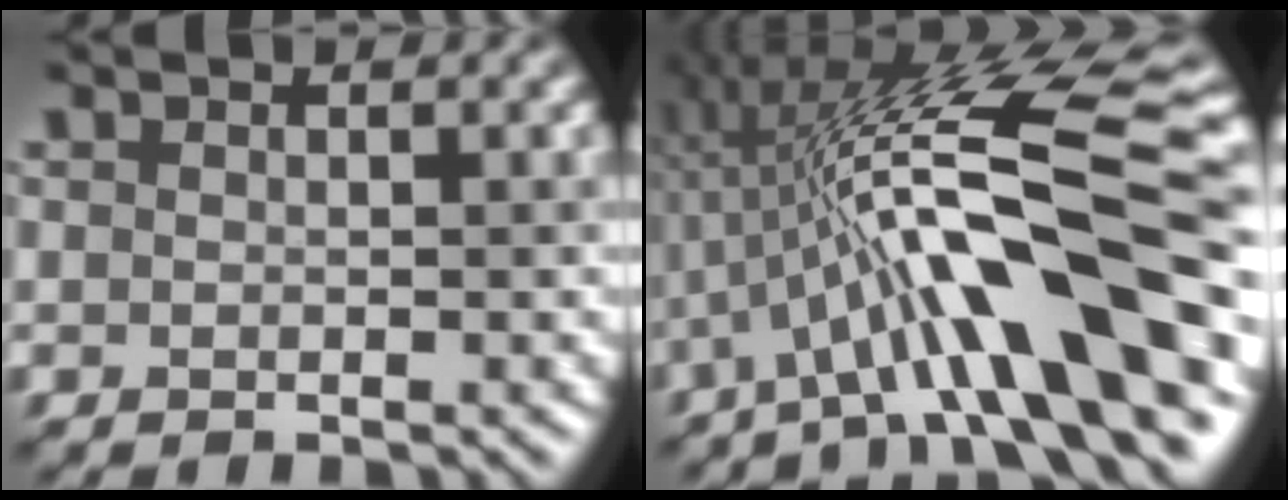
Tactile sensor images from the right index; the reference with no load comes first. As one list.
[{"total": 12.9, "force": [-2.1, 2.8, 12.4], "torque": [-0.198, 0.032, -0.035]}]